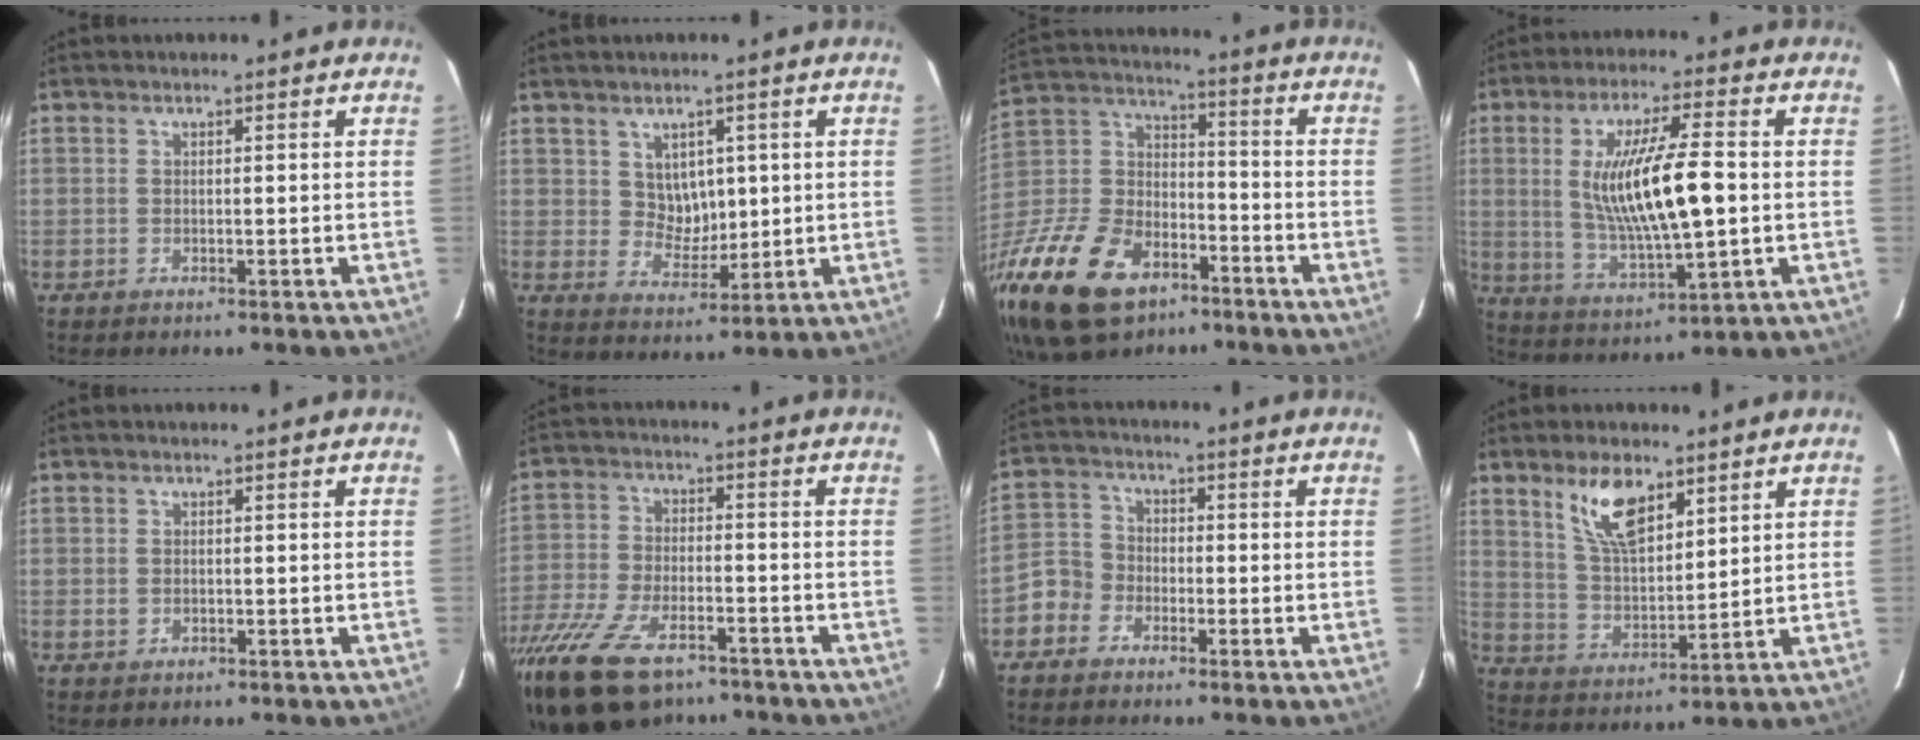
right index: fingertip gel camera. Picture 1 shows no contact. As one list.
[{"total": 5.3, "force": [1.8, 4.5, 2.1], "torque": [-0.033, 0.003, 0.042]}, {"total": 29.1, "force": [-16.8, 16.7, 16.9], "torque": [-0.405, -0.006, -0.287]}, {"total": 14.9, "force": [0.5, 3.3, 14.6], "torque": [-0.269, -0.010, 0.023]}, {"total": 1.4, "force": [-0.2, 1.3, 0.6], "torque": [-0.009, 0.003, -0.001]}, {"total": 20.6, "force": [-14.5, 9.1, 11.5], "torque": [-0.267, -0.042, -0.257]}, {"total": 5.3, "force": [-3.1, 4.3, 0.7], "torque": [-0.016, 0.021, -0.071]}, {"total": 10.5, "force": [6.3, 4.6, 6.9], "torque": [-0.126, 0.007, 0.129]}]